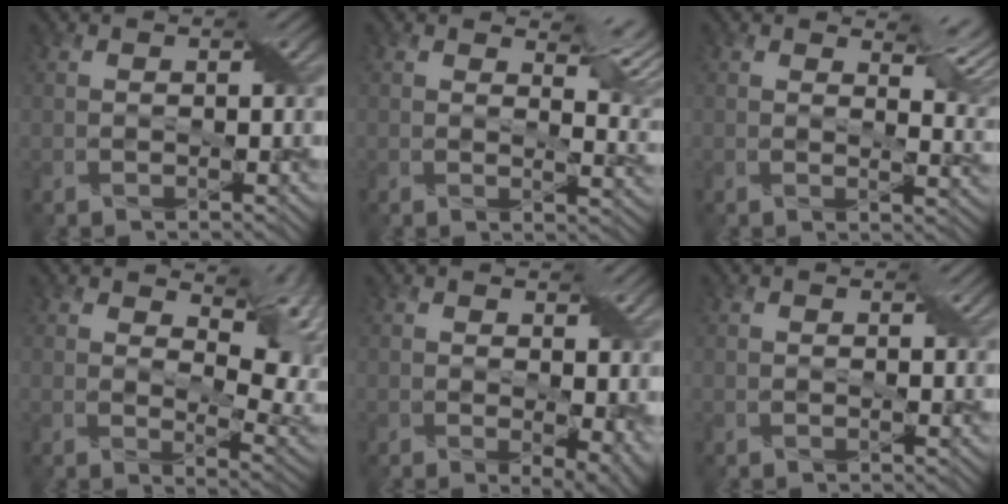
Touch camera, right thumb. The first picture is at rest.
{"total": 6.3, "force": [3.9, 2.8, 4.1], "torque": [-0.059, 0.000, 0.058]}
{"total": 5.4, "force": [3.4, 2.4, 3.4], "torque": [-0.050, -0.004, 0.050]}
{"total": 10.5, "force": [4.7, 5.5, 7.5], "torque": [-0.109, -0.014, 0.082]}
{"total": 5.7, "force": [0.5, 3.3, 4.6], "torque": [-0.065, -0.021, 0.023]}
{"total": 0.6, "force": [0.3, 0.4, 0.4], "torque": [-0.005, 0.000, 0.004]}